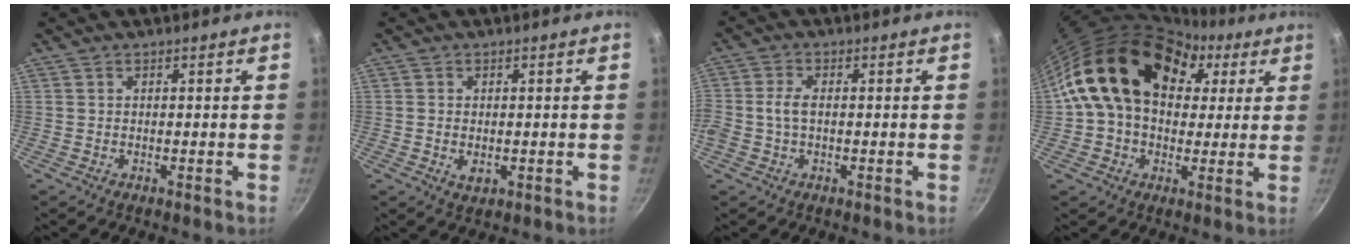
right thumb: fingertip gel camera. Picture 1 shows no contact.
{"total": 2.7, "force": [-0.4, 1.8, 1.9], "torque": [-0.034, -0.005, -0.004]}
{"total": 3.8, "force": [-0.4, 2.2, 3.0], "torque": [-0.062, 0.011, -0.013]}
{"total": 21.7, "force": [6.1, 15.6, 13.8], "torque": [-0.215, 0.031, 0.092]}